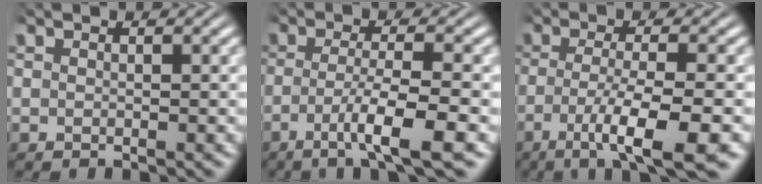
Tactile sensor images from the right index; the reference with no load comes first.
{"total": 5.6, "force": [-2.6, 0.8, 4.8], "torque": [-0.087, -0.019, -0.035]}
{"total": 8.0, "force": [-5.1, 1.6, 5.9], "torque": [-0.105, -0.032, -0.065]}